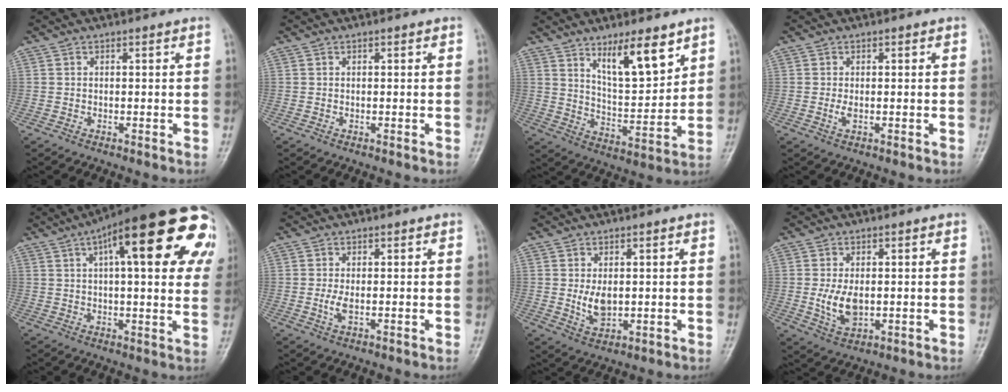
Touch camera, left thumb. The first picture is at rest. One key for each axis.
{"total": 0.0}
{"total": 11.6, "fx": 7.2, "fy": 3.4, "fz": 8.4, "tx": -0.118, "ty": -0.053, "tz": 0.130}
{"total": 1.7, "fx": -0.1, "fy": 0.8, "fz": 1.5, "tx": -0.032, "ty": -0.002, "tz": -0.003}
{"total": 27.7, "fx": 10.3, "fy": 8.5, "fz": 24.2, "tx": -0.278, "ty": 0.031, "tz": 0.138}
{"total": 2.5, "fx": -0.1, "fy": 1.0, "fz": 2.3, "tx": -0.050, "ty": -0.002, "tz": -0.002}
{"total": 4.8, "fx": 0.3, "fy": 3.1, "fz": 3.7, "tx": -0.056, "ty": -0.012, "tz": 0.013}
{"total": 6.2, "fx": -0.2, "fy": 3.7, "fz": 5.0, "tx": -0.091, "ty": -0.011, "tz": 0.002}